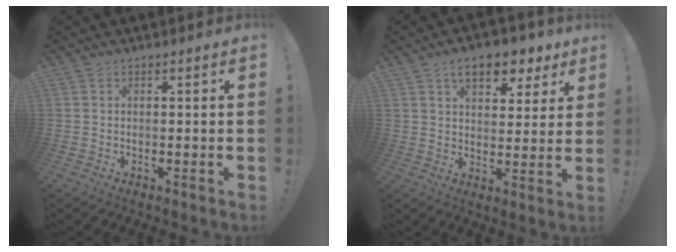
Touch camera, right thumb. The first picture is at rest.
{"total": 10.8, "force": [6.3, 5.7, 6.6], "torque": [-0.082, -0.033, 0.109]}